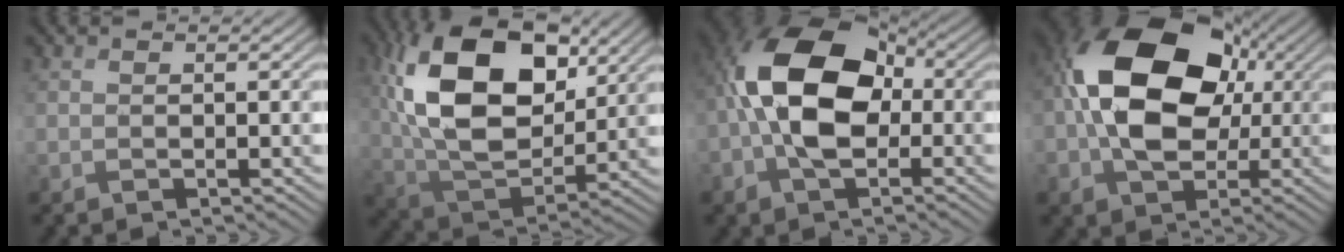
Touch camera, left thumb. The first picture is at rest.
{"total": 17.7, "force": [5.1, 10.8, 13.0], "torque": [-0.272, 0.018, 0.083]}
{"total": 12.5, "force": [-0.7, 8.0, 9.6], "torque": [-0.184, 0.016, -0.031]}
{"total": 15.7, "force": [0.8, 11.3, 10.8], "torque": [-0.195, 0.004, 0.013]}